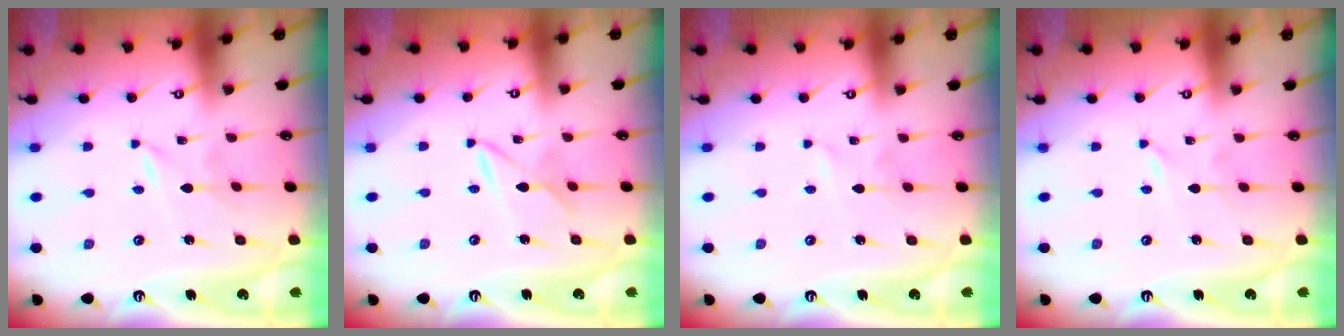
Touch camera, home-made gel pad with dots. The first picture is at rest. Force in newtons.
{"total": 4.1, "press": 4.1, "slide": 0.3}
{"total": 0.0}
{"total": 0.0}